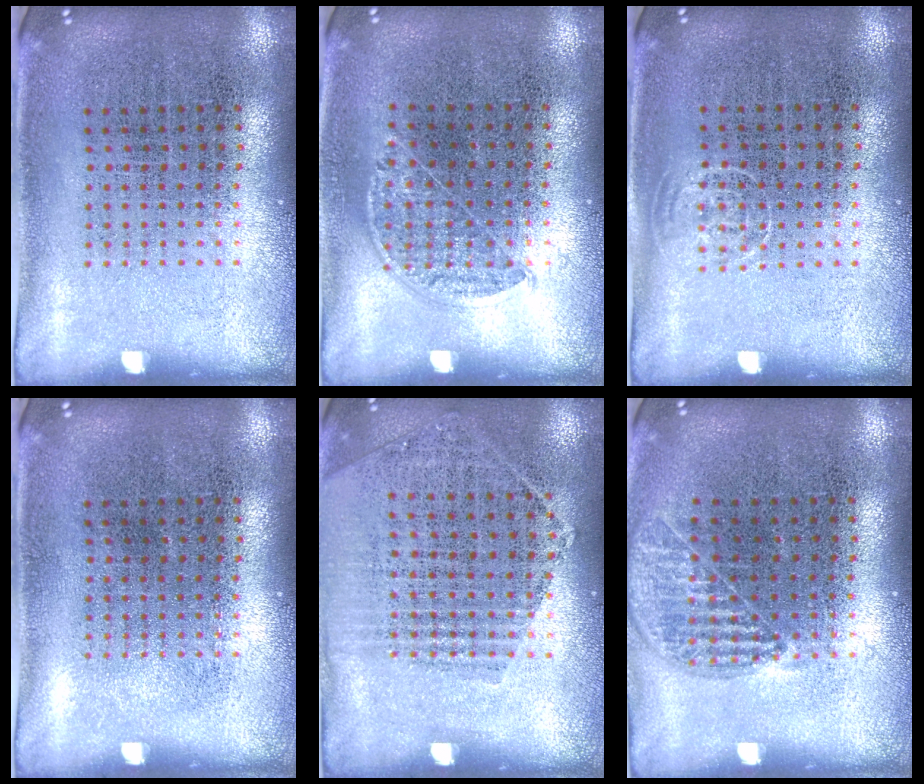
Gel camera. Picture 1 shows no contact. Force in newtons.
{"total": 0.8, "press": 0.6, "slide": 0.6}
{"total": 0.7, "press": 0.5, "slide": 0.4}
{"total": 0.0}
{"total": 1.1, "press": 1.1, "slide": 0.4}
{"total": 1.0, "press": 1.0, "slide": 0.2}